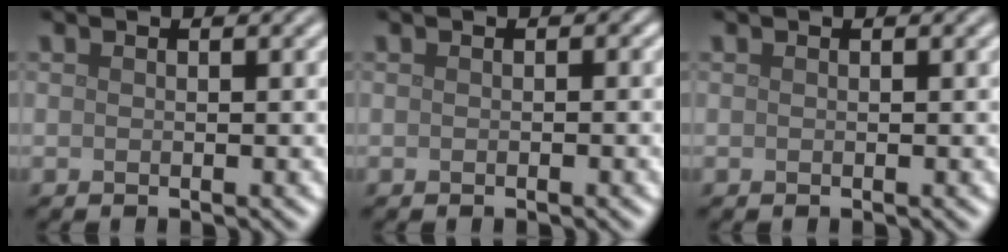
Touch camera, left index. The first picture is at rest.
{"total": 0.0}
{"total": 0.0}